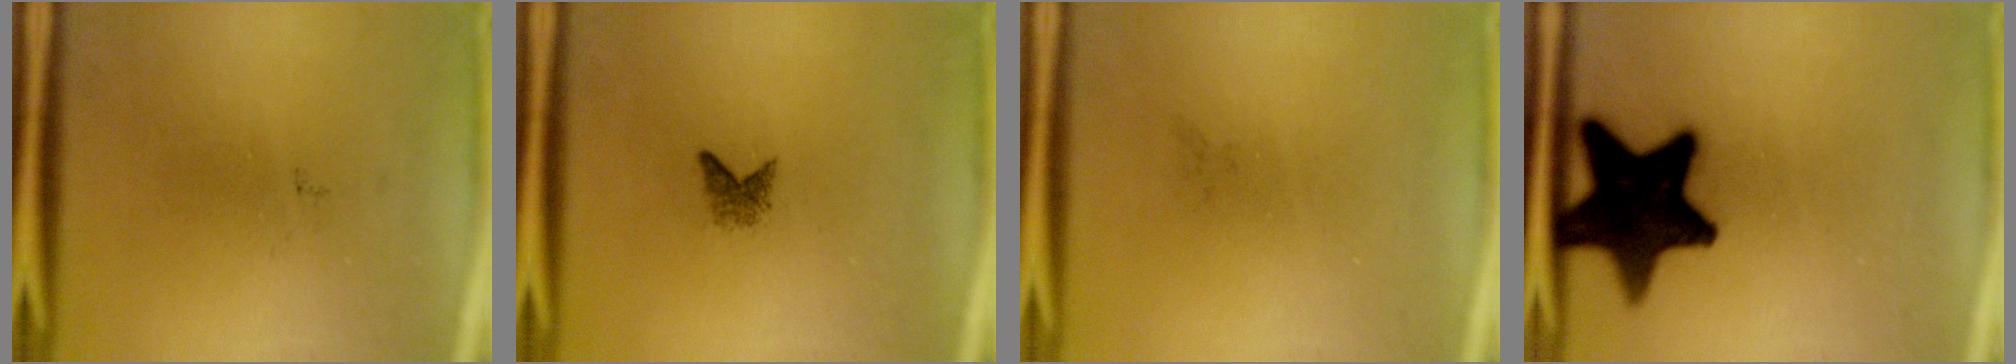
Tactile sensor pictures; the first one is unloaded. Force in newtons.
{"total": 1.3}
{"total": 0.0}
{"total": 15.9}